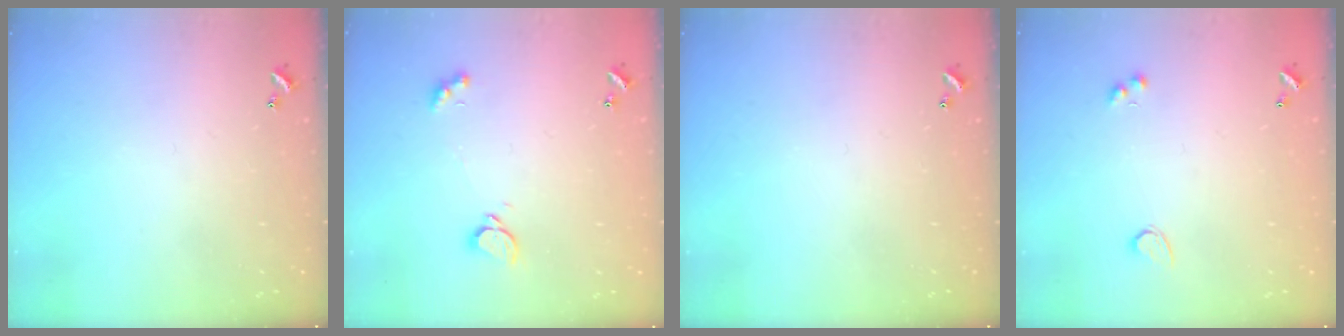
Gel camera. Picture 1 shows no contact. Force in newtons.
{"total": 1.6, "press": 1.5, "slide": 0.5}
{"total": 0.0}
{"total": 1.8, "press": 1.3, "slide": 1.2}